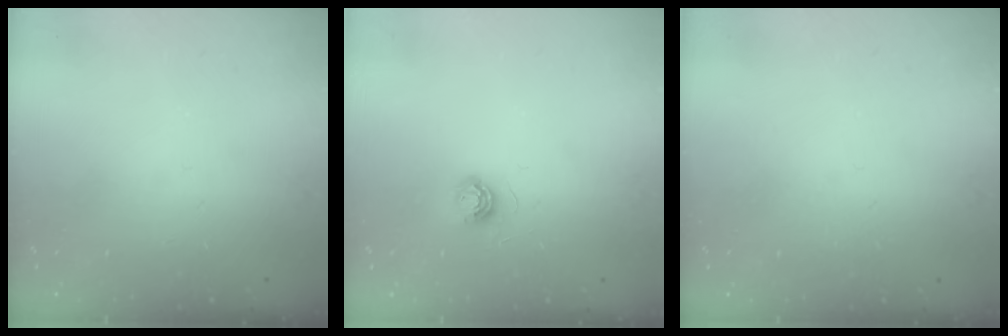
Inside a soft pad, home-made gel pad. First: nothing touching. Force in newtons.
{"total": 5.4, "press": 5.4, "slide": 0.3}
{"total": 0.8, "press": 0.8, "slide": 0.0}